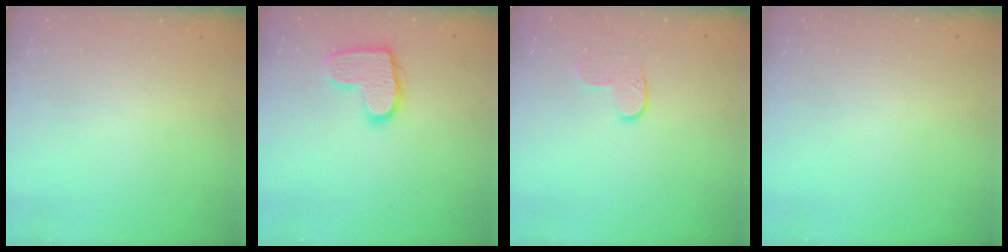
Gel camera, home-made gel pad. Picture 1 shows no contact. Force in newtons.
{"total": 12.8, "press": 12.8, "slide": 0.6}
{"total": 5.4, "press": 5.4, "slide": 0.3}
{"total": 0.0}